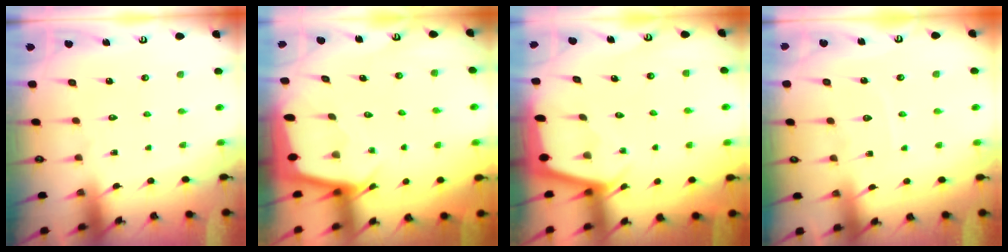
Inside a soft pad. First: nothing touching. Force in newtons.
{"total": 2.1, "press": 2.1, "slide": 0.0}
{"total": 2.1, "press": 2.1, "slide": 0.1}
{"total": 4.5, "press": 4.5, "slide": 0.6}